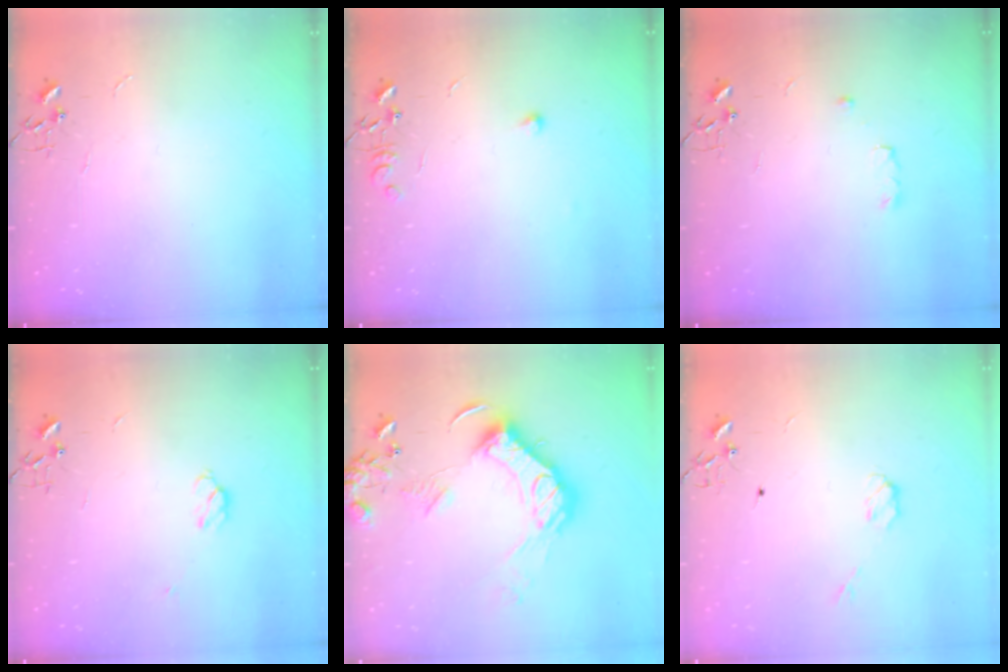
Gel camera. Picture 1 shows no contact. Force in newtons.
{"total": 7.8, "press": 7.8, "slide": 0.5}
{"total": 4.5, "press": 4.5, "slide": 0.7}
{"total": 4.5, "press": 4.4, "slide": 1.1}
{"total": 18.6, "press": 18.5, "slide": 1.9}
{"total": 3.8, "press": 3.7, "slide": 0.6}